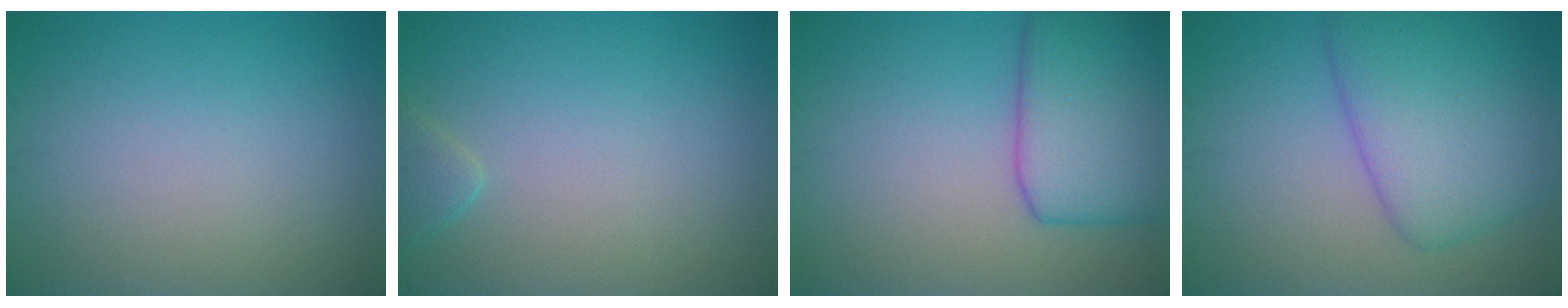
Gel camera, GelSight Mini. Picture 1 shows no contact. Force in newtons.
{"total": 1.4, "press": 1.4, "slide": 0.1}
{"total": 7.8, "press": 7.8, "slide": 0.3}
{"total": 7.2, "press": 7.2, "slide": 0.2}